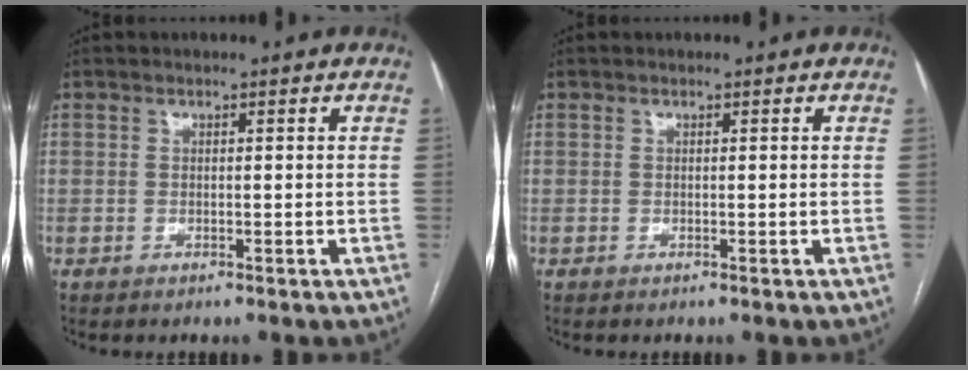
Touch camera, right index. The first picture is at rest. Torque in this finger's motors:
{"motor_torque": [0.00, 0.00, 0.00, 0.00]}